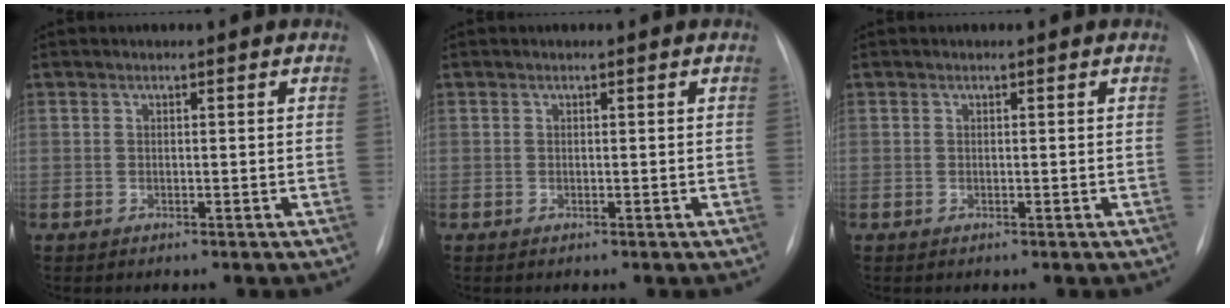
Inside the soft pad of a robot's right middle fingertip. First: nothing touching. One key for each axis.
{"total": 0.0}
{"total": 0.0}